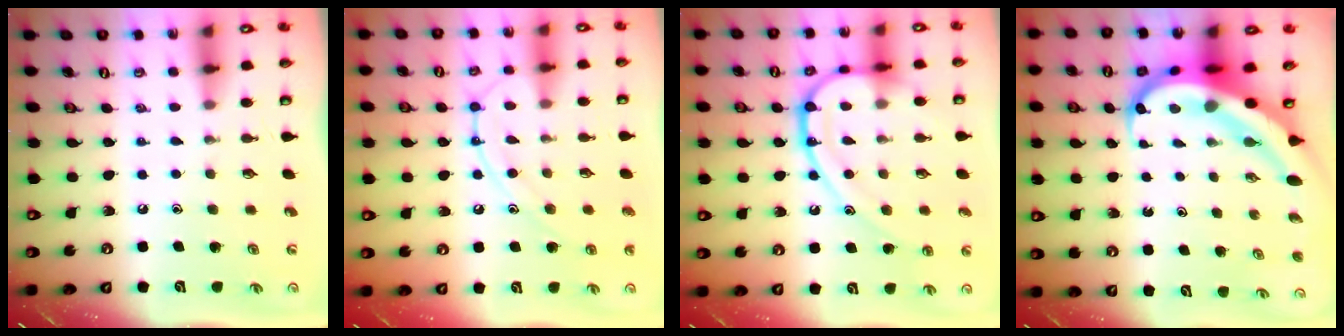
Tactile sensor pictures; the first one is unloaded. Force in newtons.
{"total": 11.5, "press": 11.5, "slide": 0.5}
{"total": 16.6, "press": 16.5, "slide": 1.4}
{"total": 11.5, "press": 11.3, "slide": 2.2}